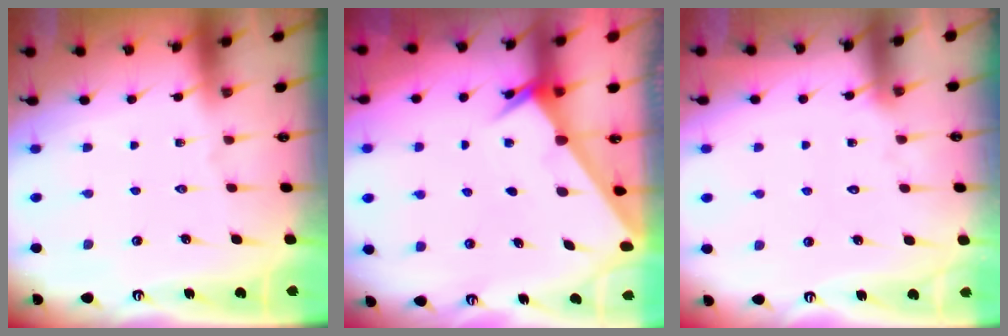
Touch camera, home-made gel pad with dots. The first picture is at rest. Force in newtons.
{"total": 1.9, "press": 1.9, "slide": 0.2}
{"total": 2.0, "press": 2.0, "slide": 0.0}